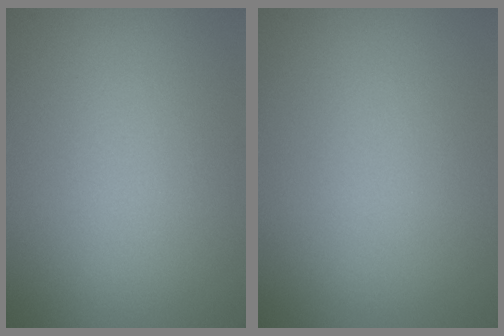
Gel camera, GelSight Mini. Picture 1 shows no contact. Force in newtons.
{"total": 0.0}